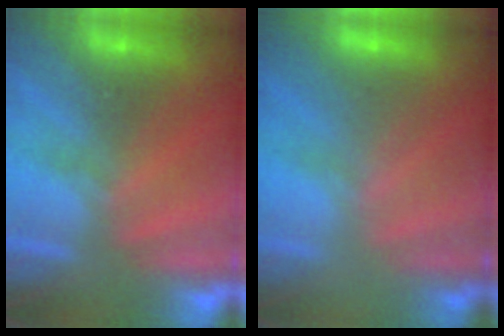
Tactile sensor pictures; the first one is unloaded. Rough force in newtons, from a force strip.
{"total": 2.2}